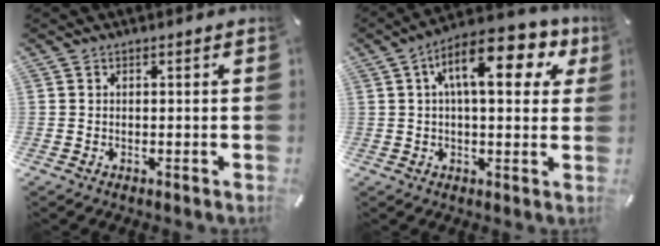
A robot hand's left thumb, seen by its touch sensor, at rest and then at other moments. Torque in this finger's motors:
{"motor_torque": [0.68, 1.05, 1.45, -1.32, 0.50]}